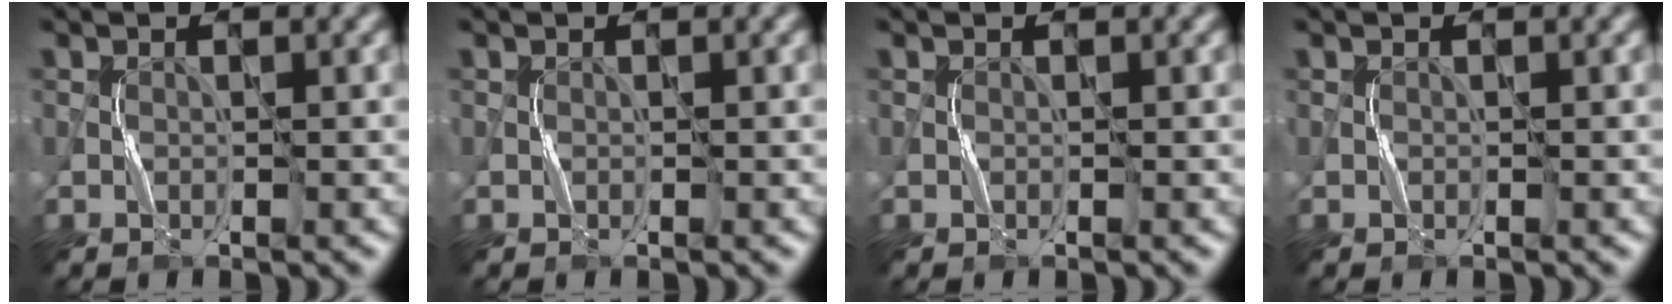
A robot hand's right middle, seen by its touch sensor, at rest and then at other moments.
{"total": 0.0}
{"total": 0.0}
{"total": 0.0}